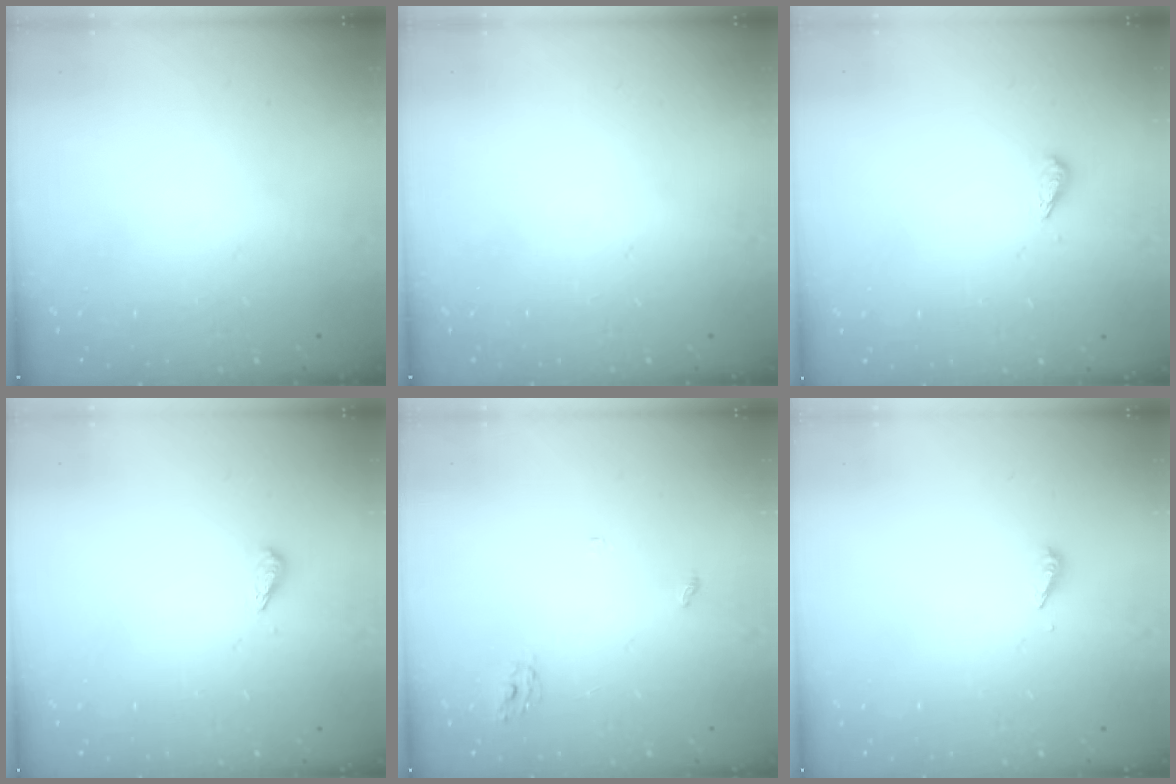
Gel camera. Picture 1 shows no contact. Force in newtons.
{"total": 0.0}
{"total": 2.7, "press": 2.7, "slide": 0.6}
{"total": 2.7, "press": 2.7, "slide": 0.6}
{"total": 2.8, "press": 2.8, "slide": 0.2}
{"total": 2.8, "press": 2.8, "slide": 0.2}